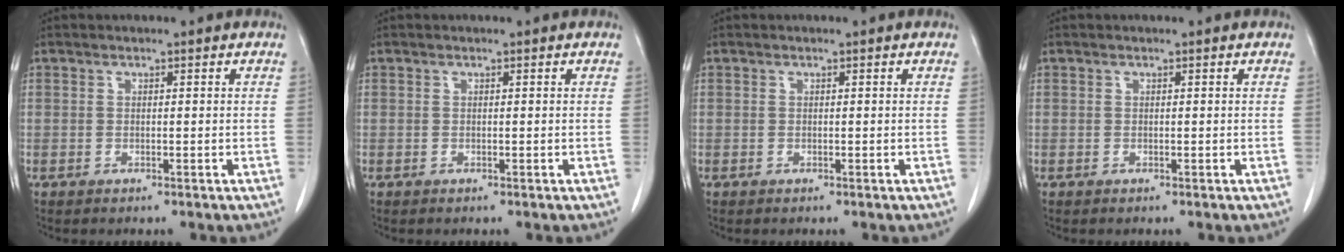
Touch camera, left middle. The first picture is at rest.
{"total": 0.0}
{"total": 0.0}
{"total": 0.0}